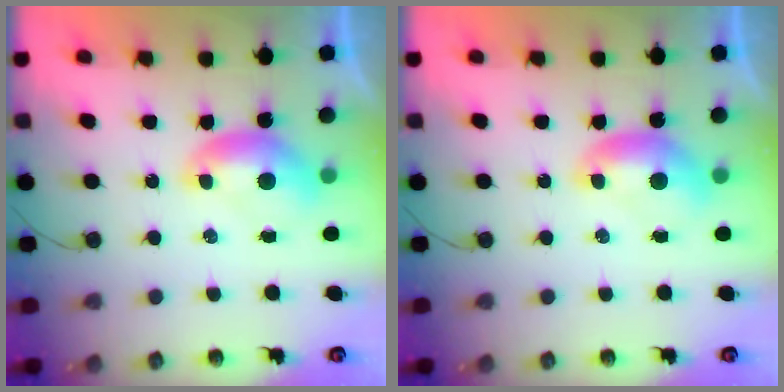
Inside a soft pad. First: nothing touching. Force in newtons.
{"total": 0.0}